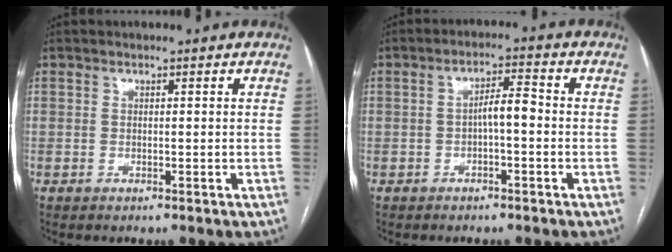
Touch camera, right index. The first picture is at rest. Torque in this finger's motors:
{"motor_torque": [0.97, -0.02, 0.42, 0.08]}